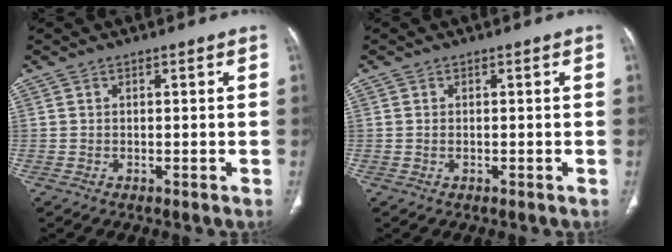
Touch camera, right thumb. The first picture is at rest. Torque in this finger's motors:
{"motor_torque": [-0.25, 0.12, -0.34, 0.18, 0.00]}